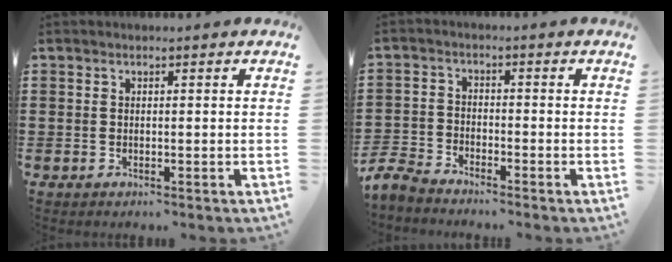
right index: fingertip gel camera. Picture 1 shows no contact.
{"total": 3.8, "force": [-3.7, 0.6, 0.4], "torque": [-0.032, -0.005, -0.083]}